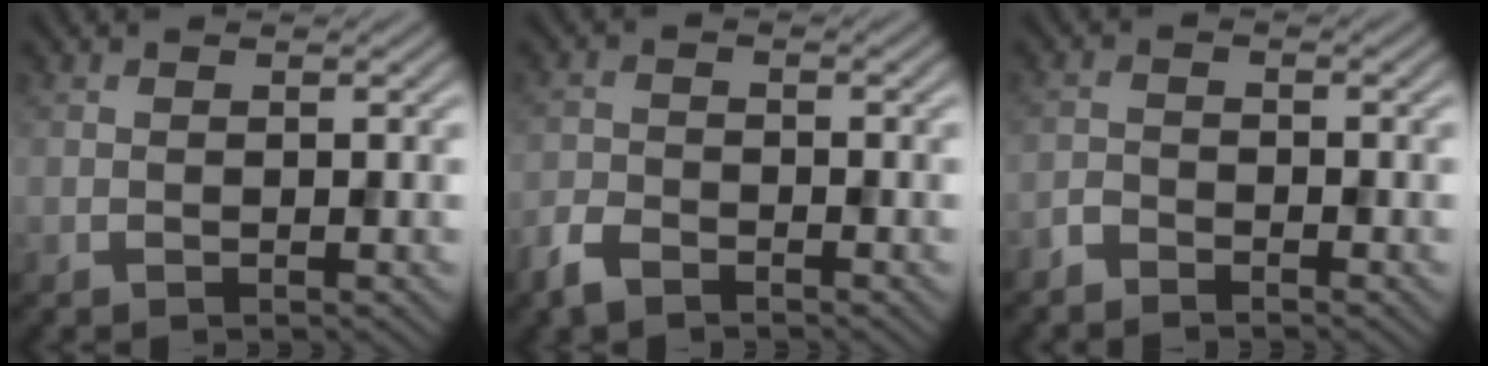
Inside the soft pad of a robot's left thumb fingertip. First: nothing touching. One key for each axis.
{"total": 3.4, "fx": -2.7, "fy": 1.5, "fz": 1.6, "tx": -0.036, "ty": -0.006, "tz": -0.065}
{"total": 2.0, "fx": -1.8, "fy": 0.5, "fz": 0.5, "tx": -0.010, "ty": -0.001, "tz": -0.046}